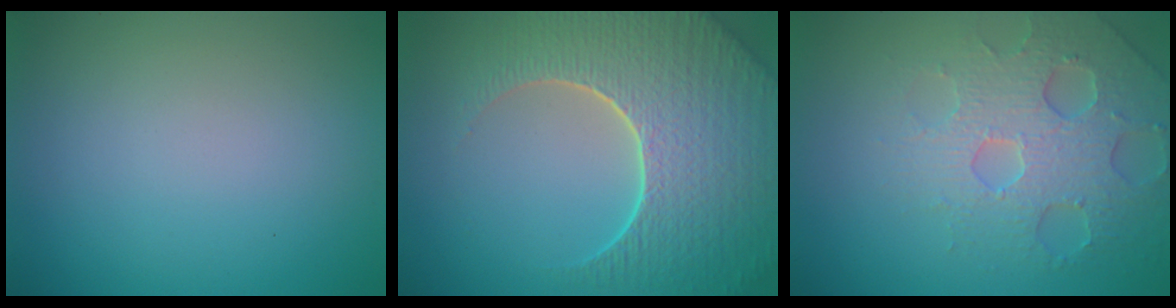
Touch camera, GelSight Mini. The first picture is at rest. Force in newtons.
{"total": 9.0, "press": 6.2, "slide": 6.5}
{"total": 4.6, "press": 4.5, "slide": 1.0}